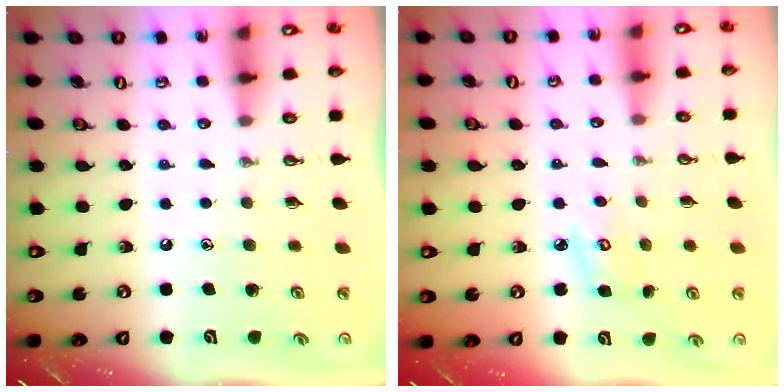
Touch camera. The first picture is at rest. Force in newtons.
{"total": 4.7, "press": 4.7, "slide": 0.3}